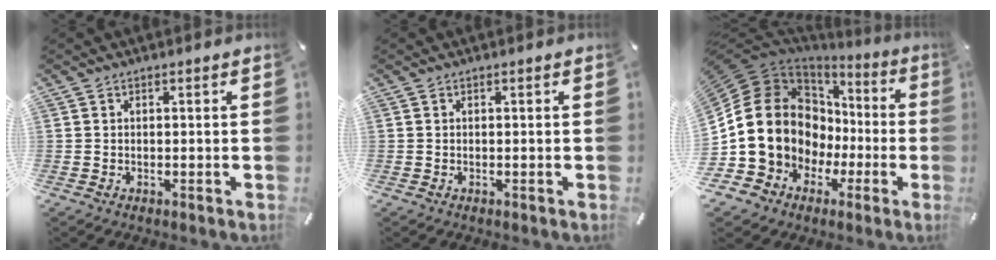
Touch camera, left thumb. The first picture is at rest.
{"total": 0.0}
{"total": 21.0, "force": [0.7, 17.9, 10.9], "torque": [-0.219, -0.028, 0.045]}